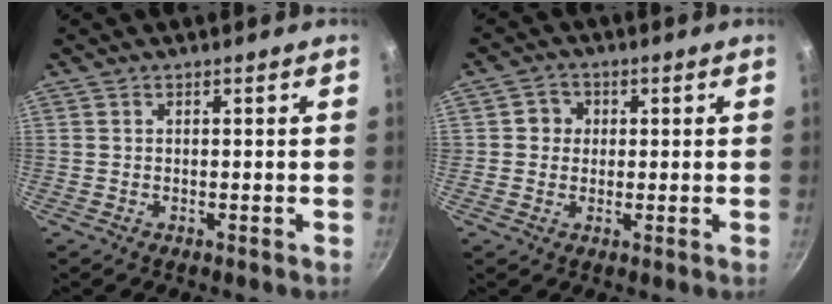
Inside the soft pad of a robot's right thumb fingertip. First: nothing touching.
{"total": 3.7, "force": [0.6, 3.5, 1.1], "torque": [0.008, 0.003, 0.002]}